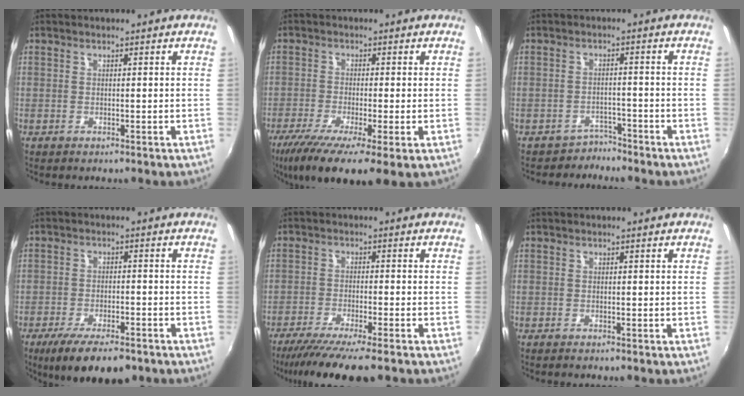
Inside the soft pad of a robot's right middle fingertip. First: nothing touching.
{"total": 11.0, "force": [-5.9, 2.1, 9.0], "torque": [-0.188, -0.046, -0.105]}
{"total": 3.0, "force": [-2.7, 1.2, -0.7], "torque": [0.011, 0.005, -0.047]}
{"total": 11.0, "force": [-7.8, 3.6, 6.8], "torque": [-0.145, -0.028, -0.128]}
{"total": 10.7, "force": [-8.6, 0.6, 6.3], "torque": [-0.131, -0.035, -0.141]}
{"total": 0.6, "force": [-0.5, 0.1, 0.2], "torque": [-0.006, -0.004, -0.011]}